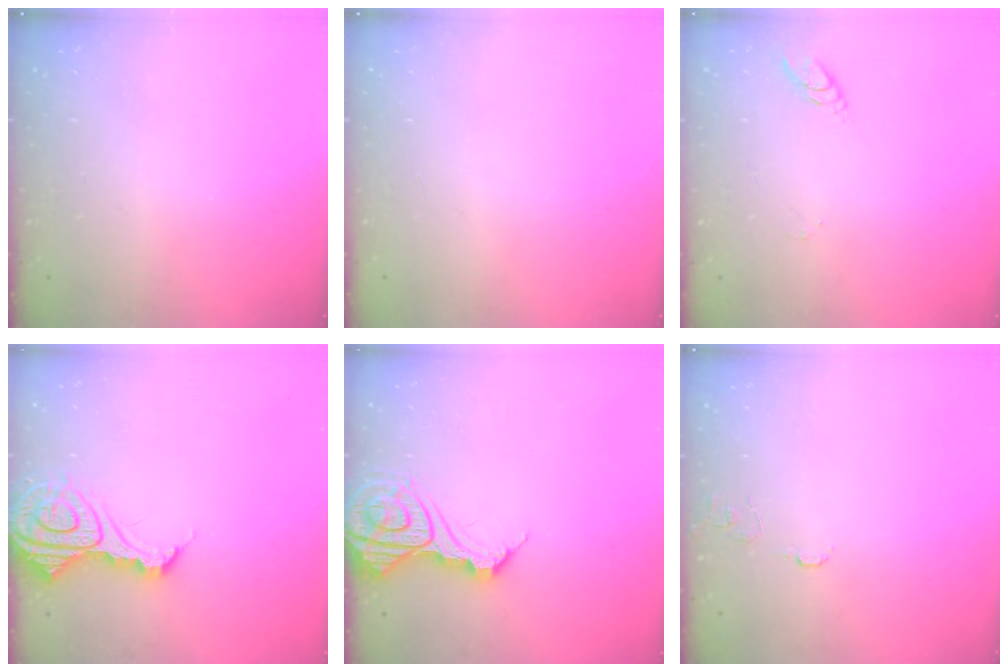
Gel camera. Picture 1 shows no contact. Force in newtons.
{"total": 0.0}
{"total": 4.1, "press": 4.1, "slide": 0.4}
{"total": 15.0, "press": 14.9, "slide": 1.5}
{"total": 13.6, "press": 13.5, "slide": 1.4}
{"total": 5.4, "press": 5.4, "slide": 0.3}